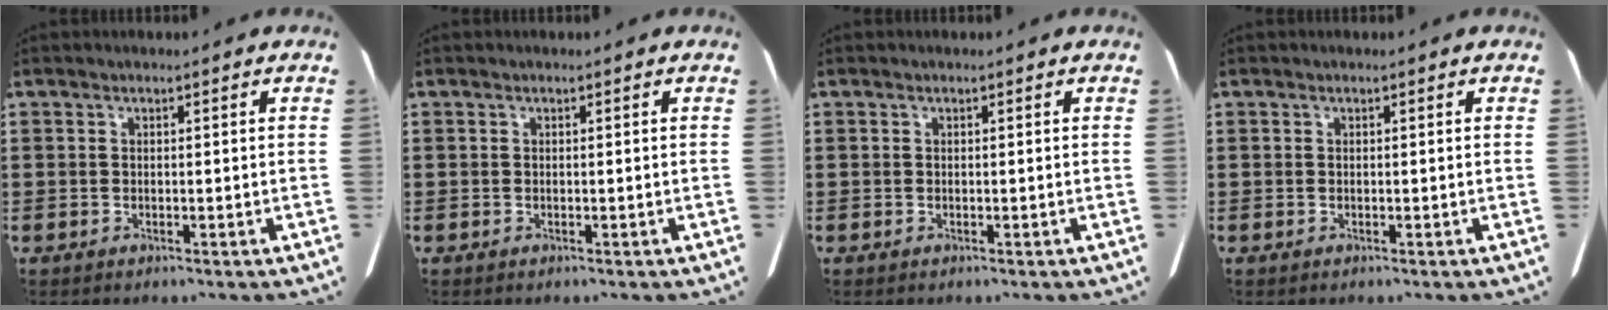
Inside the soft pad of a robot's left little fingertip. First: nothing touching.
{"total": 0.0}
{"total": 0.0}
{"total": 0.0}